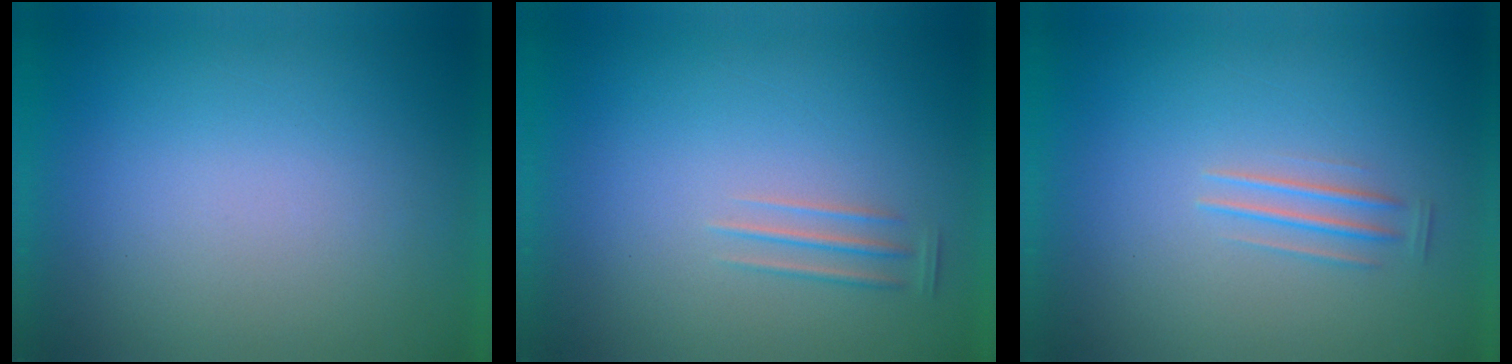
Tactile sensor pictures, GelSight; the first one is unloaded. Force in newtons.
{"total": 1.7}
{"total": 1.3}